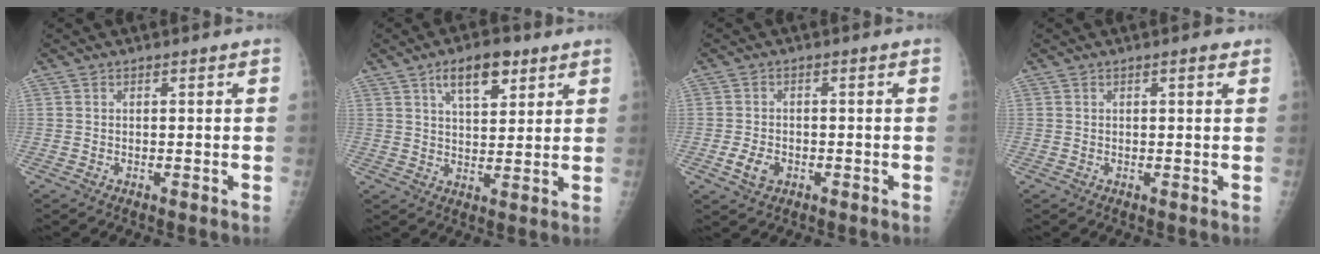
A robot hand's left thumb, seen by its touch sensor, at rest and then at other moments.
{"total": 8.5, "force": [4.8, 3.9, 5.9], "torque": [-0.069, -0.019, 0.078]}
{"total": 3.7, "force": [-1.5, 2.6, 2.2], "torque": [-0.032, 0.003, -0.022]}
{"total": 1.3, "force": [0.8, 0.4, 0.9], "torque": [-0.011, -0.001, 0.007]}